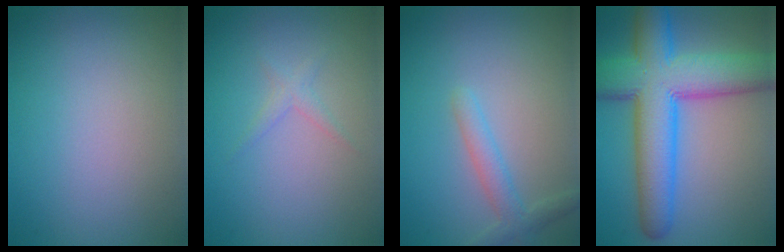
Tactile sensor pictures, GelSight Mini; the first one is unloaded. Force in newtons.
{"total": 1.0, "press": 1.0, "slide": 0.0}
{"total": 2.2, "press": 2.2, "slide": 0.1}
{"total": 11.5, "press": 11.5, "slide": 0.4}